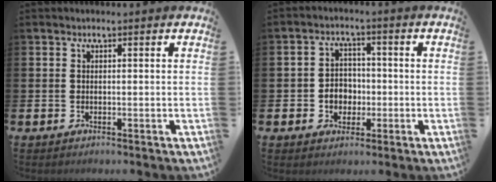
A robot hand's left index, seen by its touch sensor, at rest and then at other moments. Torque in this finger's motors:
{"motor_torque": [0.78, 0.18, 0.06, 0.06]}